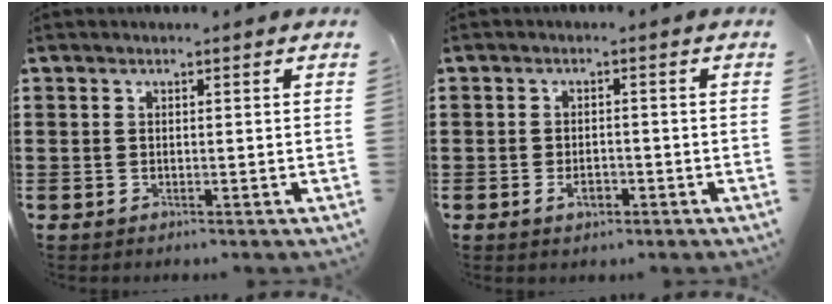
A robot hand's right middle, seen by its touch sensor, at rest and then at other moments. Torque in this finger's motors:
{"motor_torque": [0.49, -0.07, 0.09, 0.02]}